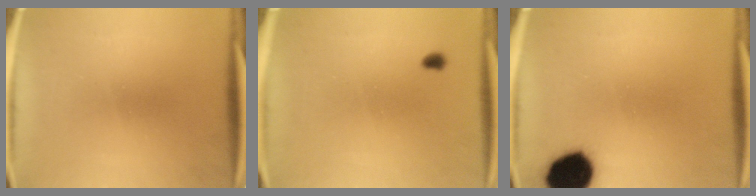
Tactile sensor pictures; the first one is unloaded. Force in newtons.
{"total": 1.0}
{"total": 14.9}